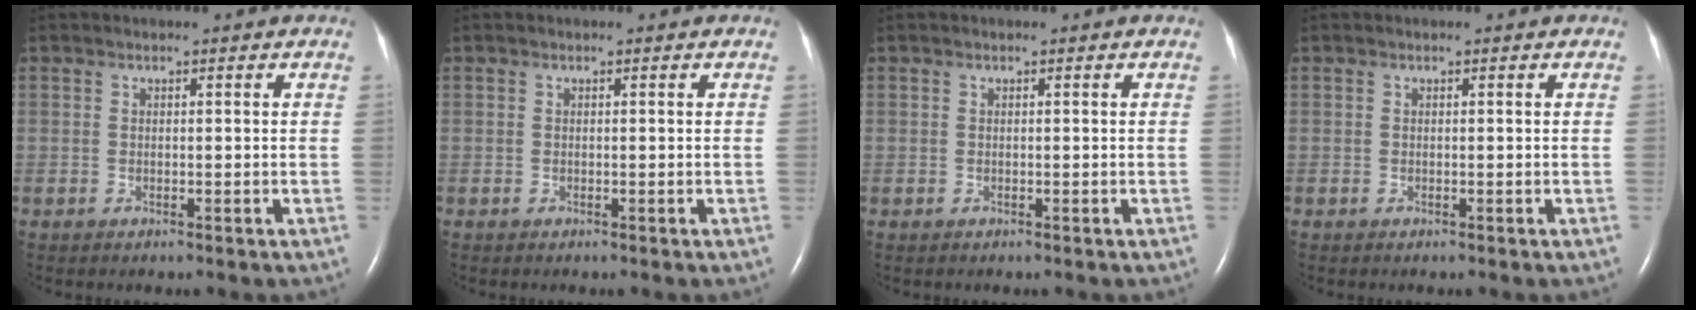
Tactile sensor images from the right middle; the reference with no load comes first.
{"total": 0.0}
{"total": 0.0}
{"total": 0.0}